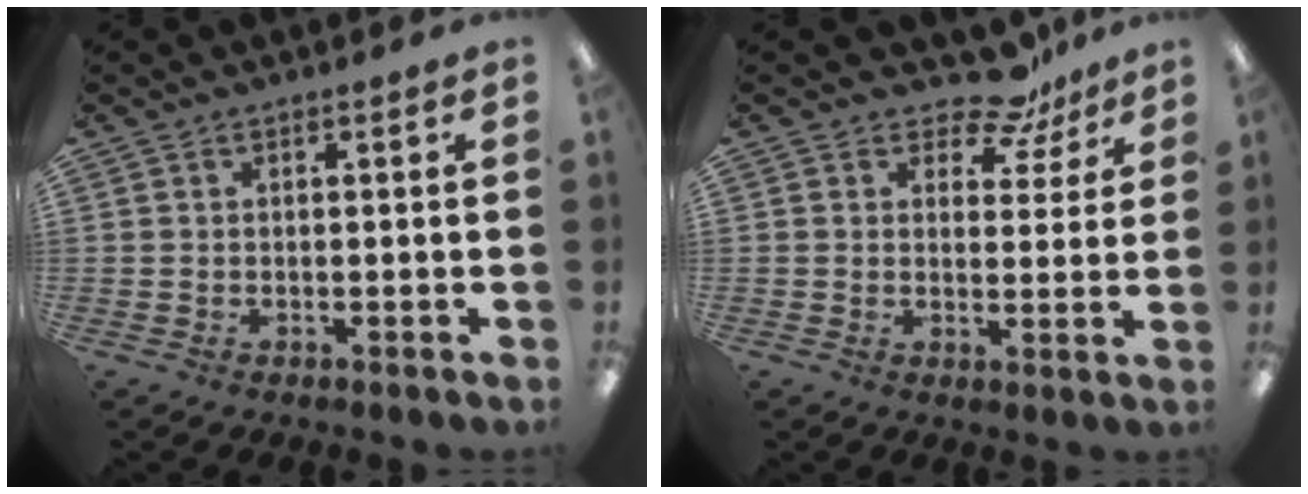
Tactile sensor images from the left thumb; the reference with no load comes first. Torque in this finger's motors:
{"motor_torque": [-0.13, -0.04, -0.59, 0.04, 0.01]}